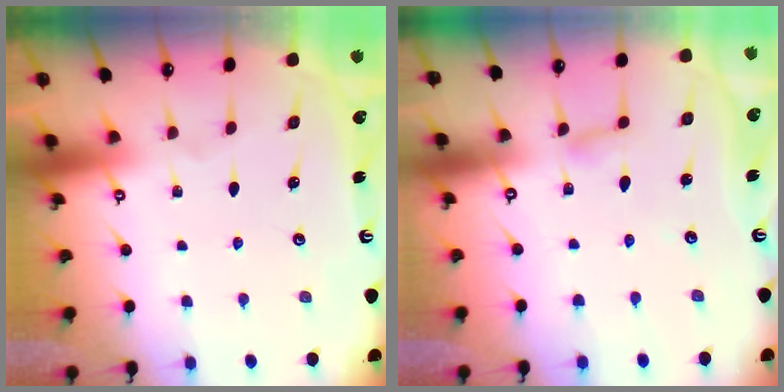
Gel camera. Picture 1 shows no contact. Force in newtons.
{"total": 3.3, "press": 3.3, "slide": 0.4}